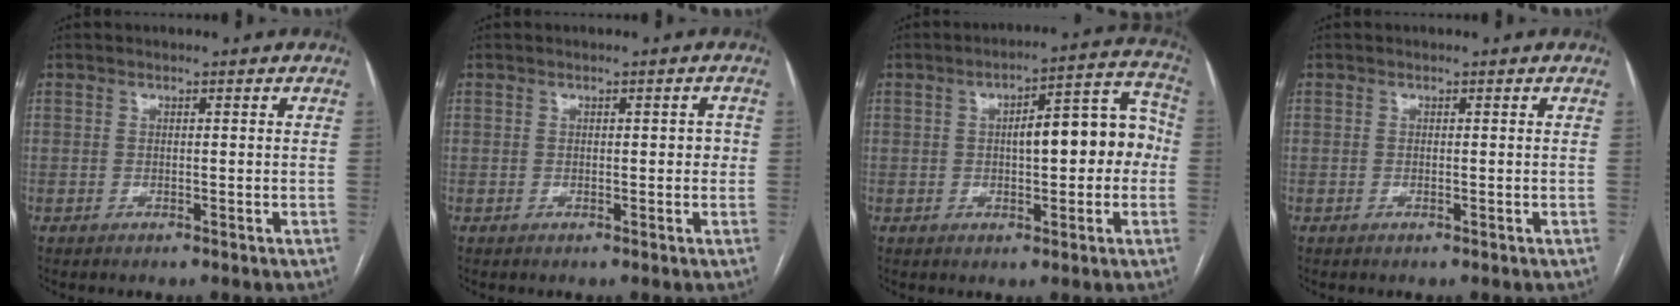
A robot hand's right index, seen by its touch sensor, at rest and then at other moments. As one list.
[{"total": 1.5, "force": [0.0, 0.9, 1.3], "torque": [-0.011, 0.010, -0.001]}, {"total": 11.0, "force": [0.1, 3.7, 10.4], "torque": [-0.134, 0.047, 0.005]}, {"total": 0.0}]